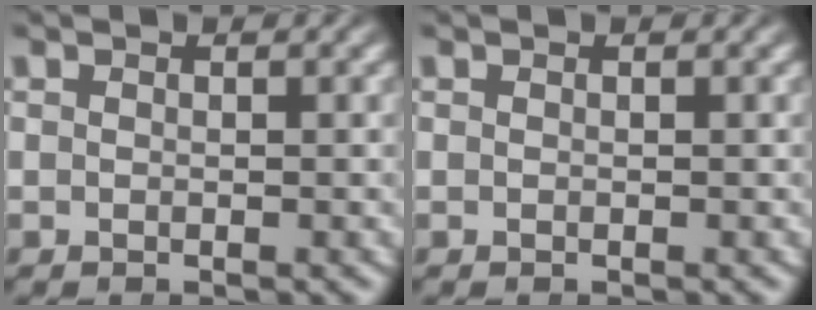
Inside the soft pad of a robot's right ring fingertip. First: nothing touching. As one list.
[{"total": 0.0}]